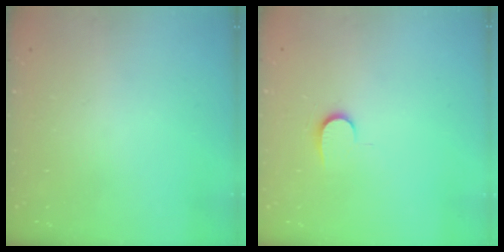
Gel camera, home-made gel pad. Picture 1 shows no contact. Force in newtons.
{"total": 6.9, "press": 6.9, "slide": 0.8}